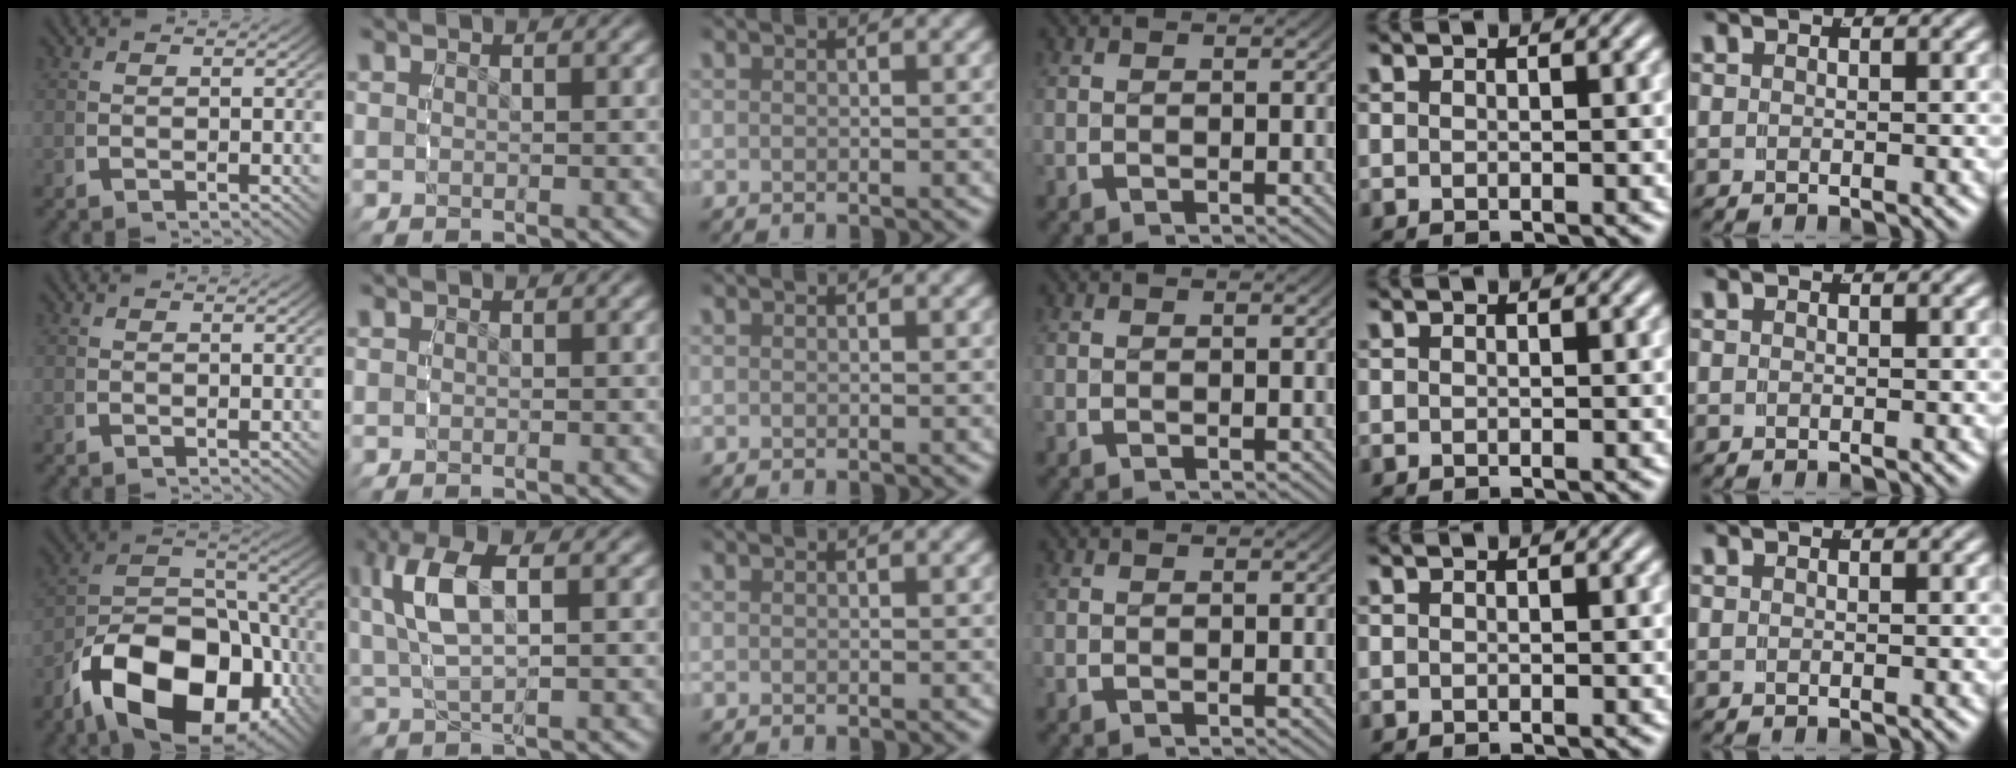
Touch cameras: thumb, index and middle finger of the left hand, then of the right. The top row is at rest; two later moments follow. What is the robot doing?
{"motion": "grasp_and_lifting", "object": "bowl"}